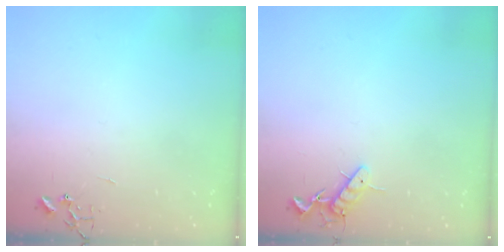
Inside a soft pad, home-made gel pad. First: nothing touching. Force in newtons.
{"total": 8.0, "press": 7.9, "slide": 1.4}